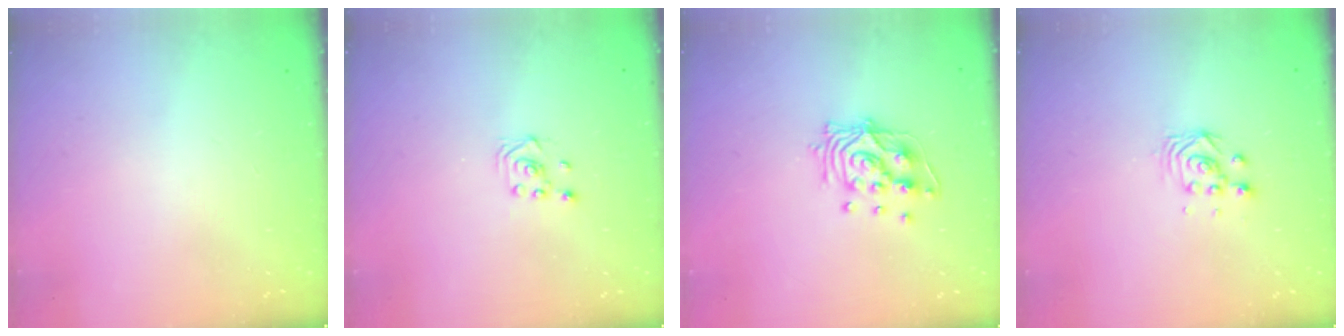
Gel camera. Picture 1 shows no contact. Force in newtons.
{"total": 1.6, "press": 1.4, "slide": 0.9}
{"total": 11.2, "press": 11.2, "slide": 0.6}
{"total": 3.0, "press": 2.9, "slide": 0.3}